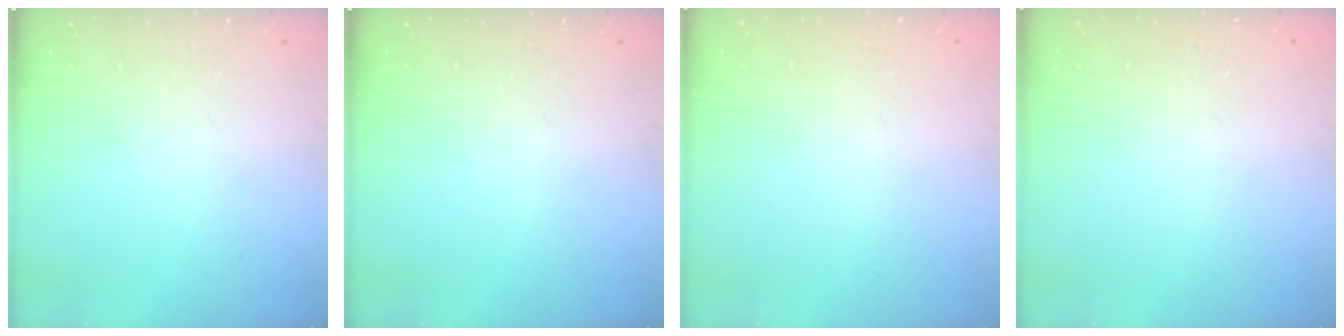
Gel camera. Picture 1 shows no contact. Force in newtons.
{"total": 0.0}
{"total": 0.0}
{"total": 0.5, "press": 0.5, "slide": 0.1}